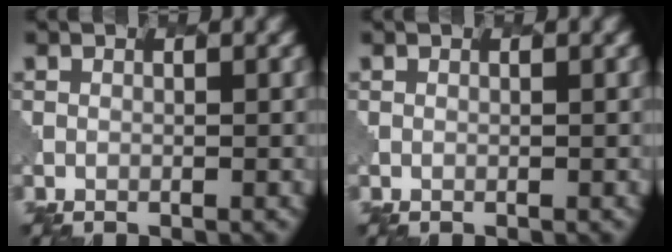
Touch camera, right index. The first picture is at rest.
{"total": 0.0}